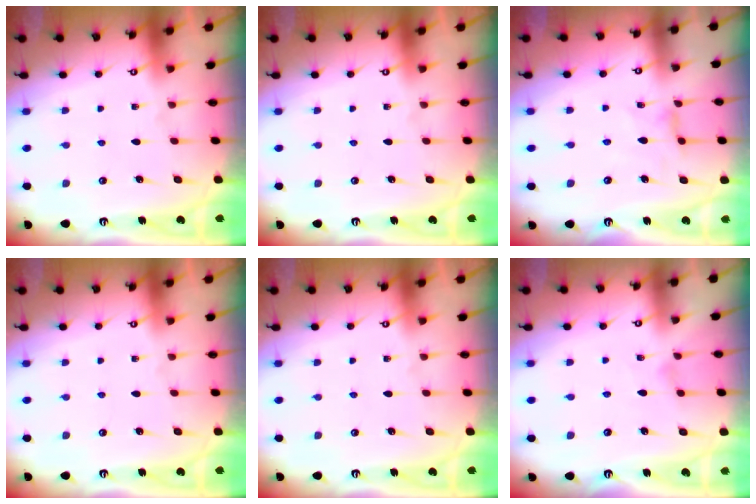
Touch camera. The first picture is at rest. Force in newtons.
{"total": 0.0}
{"total": 2.5, "press": 2.5, "slide": 0.5}
{"total": 0.0}
{"total": 0.0}
{"total": 0.0}